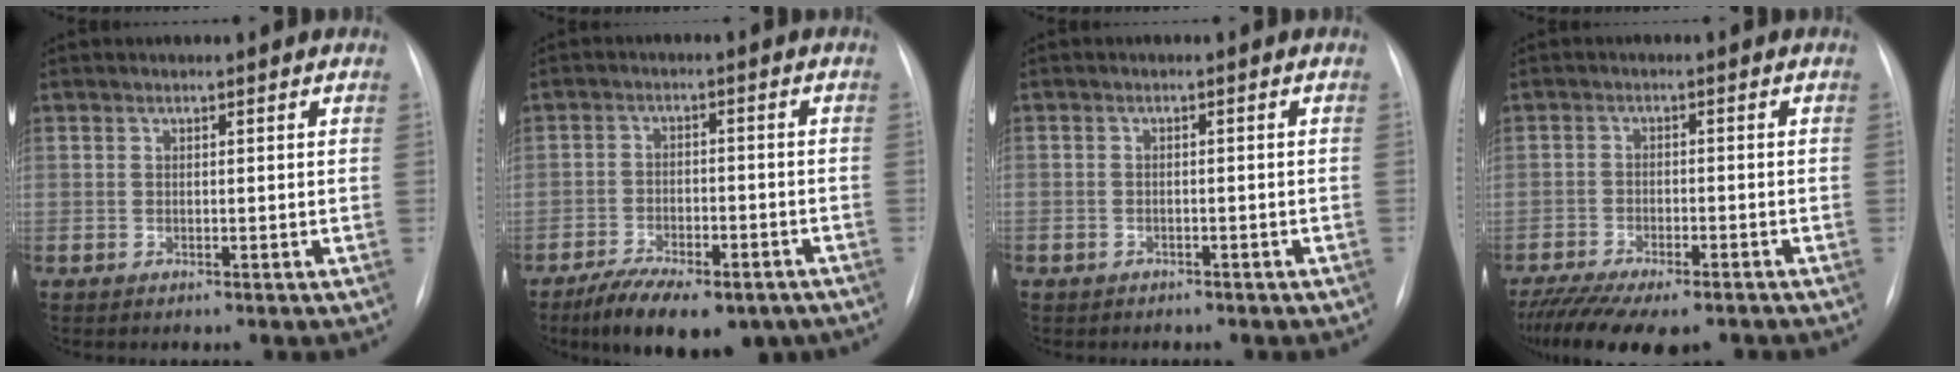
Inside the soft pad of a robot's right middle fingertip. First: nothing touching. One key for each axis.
{"total": 14.1, "fx": -10.3, "fy": 5.8, "fz": 7.7, "tx": -0.117, "ty": 0.006, "tz": -0.155}
{"total": 2.7, "fx": -2.3, "fy": 1.4, "fz": 0.6, "tx": -0.016, "ty": 0.005, "tz": -0.020}
{"total": 14.1, "fx": -11.0, "fy": 4.4, "fz": 7.6, "tx": -0.154, "ty": -0.020, "tz": -0.166}